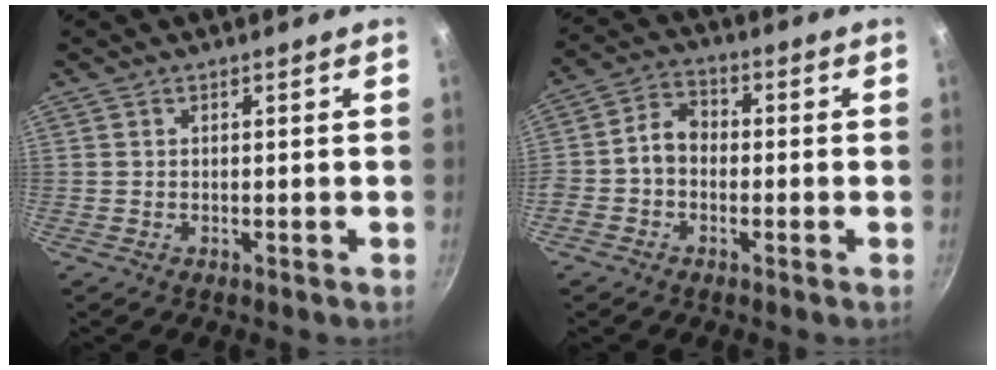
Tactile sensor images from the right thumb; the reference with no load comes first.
{"total": 5.7, "force": [-1.1, 4.5, 3.3], "torque": [-0.039, 0.023, -0.036]}